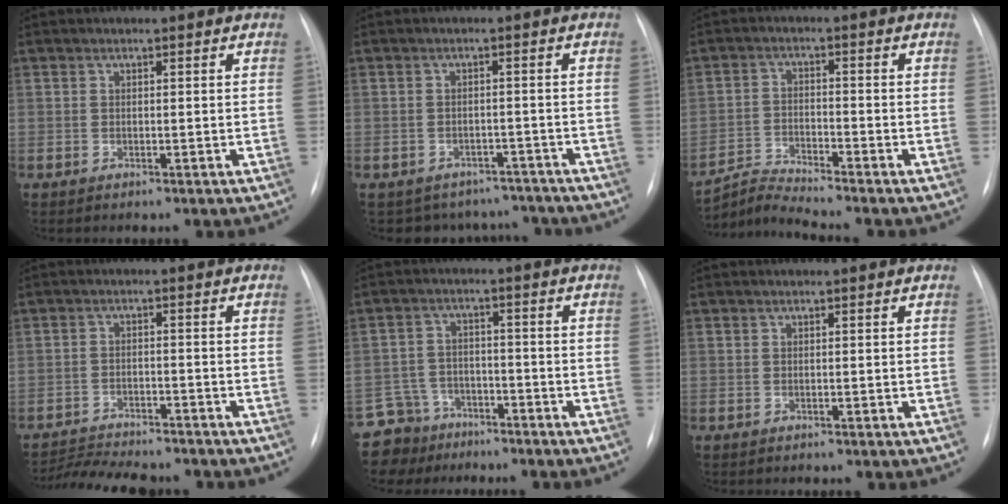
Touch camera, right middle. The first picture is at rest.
{"total": 8.2, "force": [-7.2, 4.0, -0.1], "torque": [0.012, 0.025, -0.081]}
{"total": 5.1, "force": [-4.6, -1.9, -0.8], "torque": [-0.005, -0.016, -0.086]}
{"total": 10.2, "force": [-9.5, 1.6, 3.2], "torque": [-0.051, 0.004, -0.143]}
{"total": 7.7, "force": [-6.0, 4.7, -0.6], "torque": [0.005, 0.017, -0.104]}
{"total": 0.0}